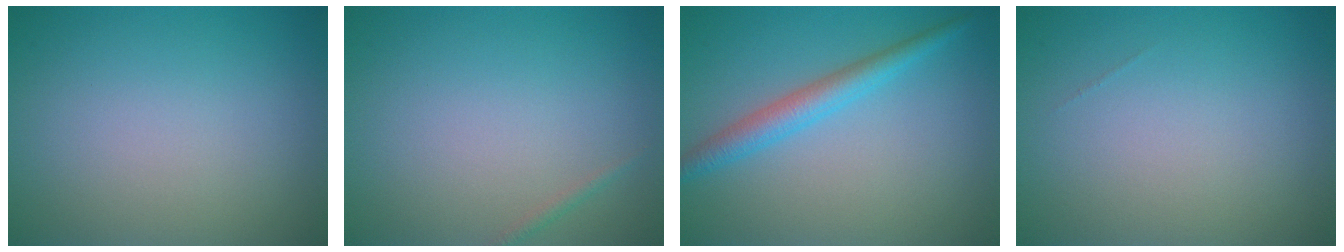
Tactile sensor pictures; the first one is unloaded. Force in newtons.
{"total": 0.6, "press": 0.6, "slide": 0.0}
{"total": 3.0, "press": 3.0, "slide": 0.2}
{"total": 0.0}